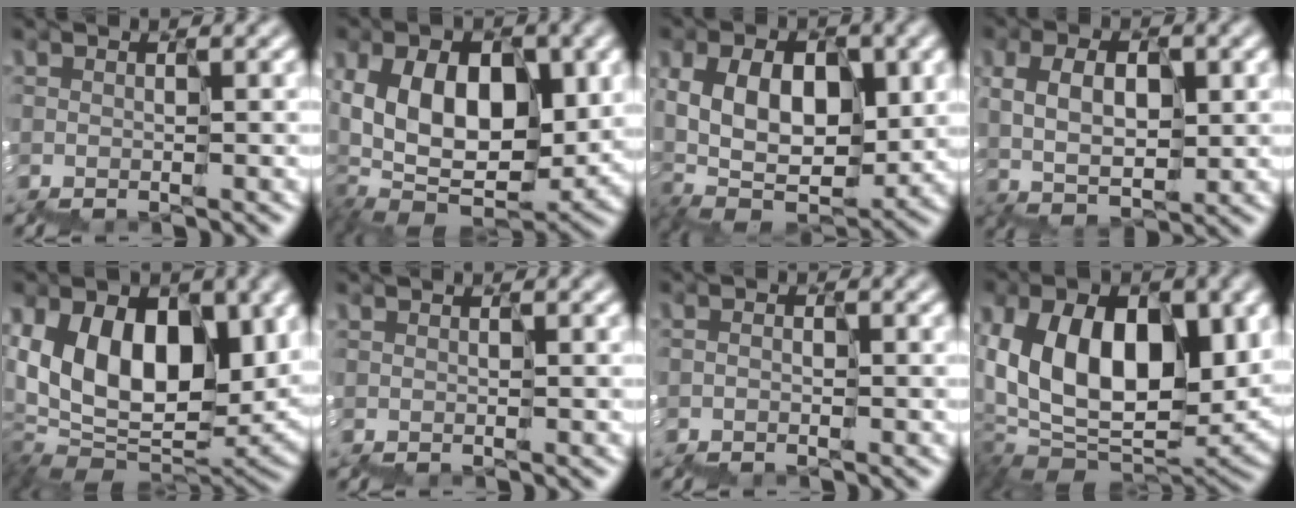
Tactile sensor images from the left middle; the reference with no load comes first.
{"total": 9.3, "force": [1.3, 6.5, 6.6], "torque": [-0.107, -0.006, 0.031]}
{"total": 7.5, "force": [1.0, 5.3, 5.1], "torque": [-0.095, 0.000, 0.026]}
{"total": 1.7, "force": [0.5, 1.1, 1.1], "torque": [-0.024, 0.007, 0.018]}
{"total": 9.1, "force": [3.0, 6.0, 6.2], "torque": [-0.089, -0.011, 0.058]}
{"total": 0.0}
{"total": 1.3, "force": [-1.0, -0.3, -0.7], "torque": [0.011, 0.003, -0.023]}
{"total": 9.0, "force": [2.1, 6.2, 6.3], "torque": [-0.098, -0.014, 0.049]}